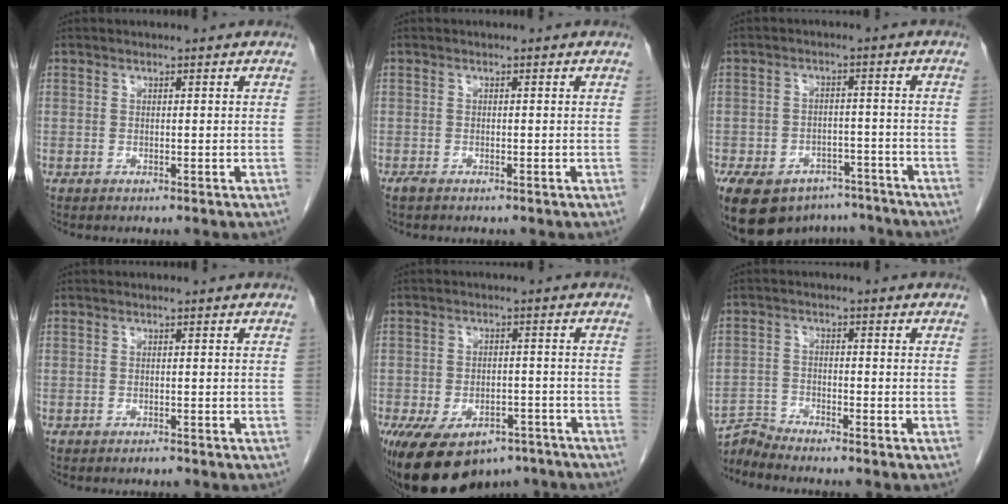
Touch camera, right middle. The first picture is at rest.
{"total": 1.0, "force": [-0.9, 0.4, 0.4], "torque": [-0.016, -0.003, -0.013]}
{"total": 19.5, "force": [-13.0, 12.1, 8.0], "torque": [-0.221, -0.008, -0.176]}
{"total": 0.7, "force": [-0.6, 0.1, 0.3], "torque": [-0.008, -0.001, -0.007]}
{"total": 15.3, "force": [-10.5, 8.1, 7.7], "torque": [-0.159, -0.006, -0.147]}
{"total": 3.8, "force": [-3.5, -1.2, -0.8], "torque": [0.014, -0.013, -0.067]}